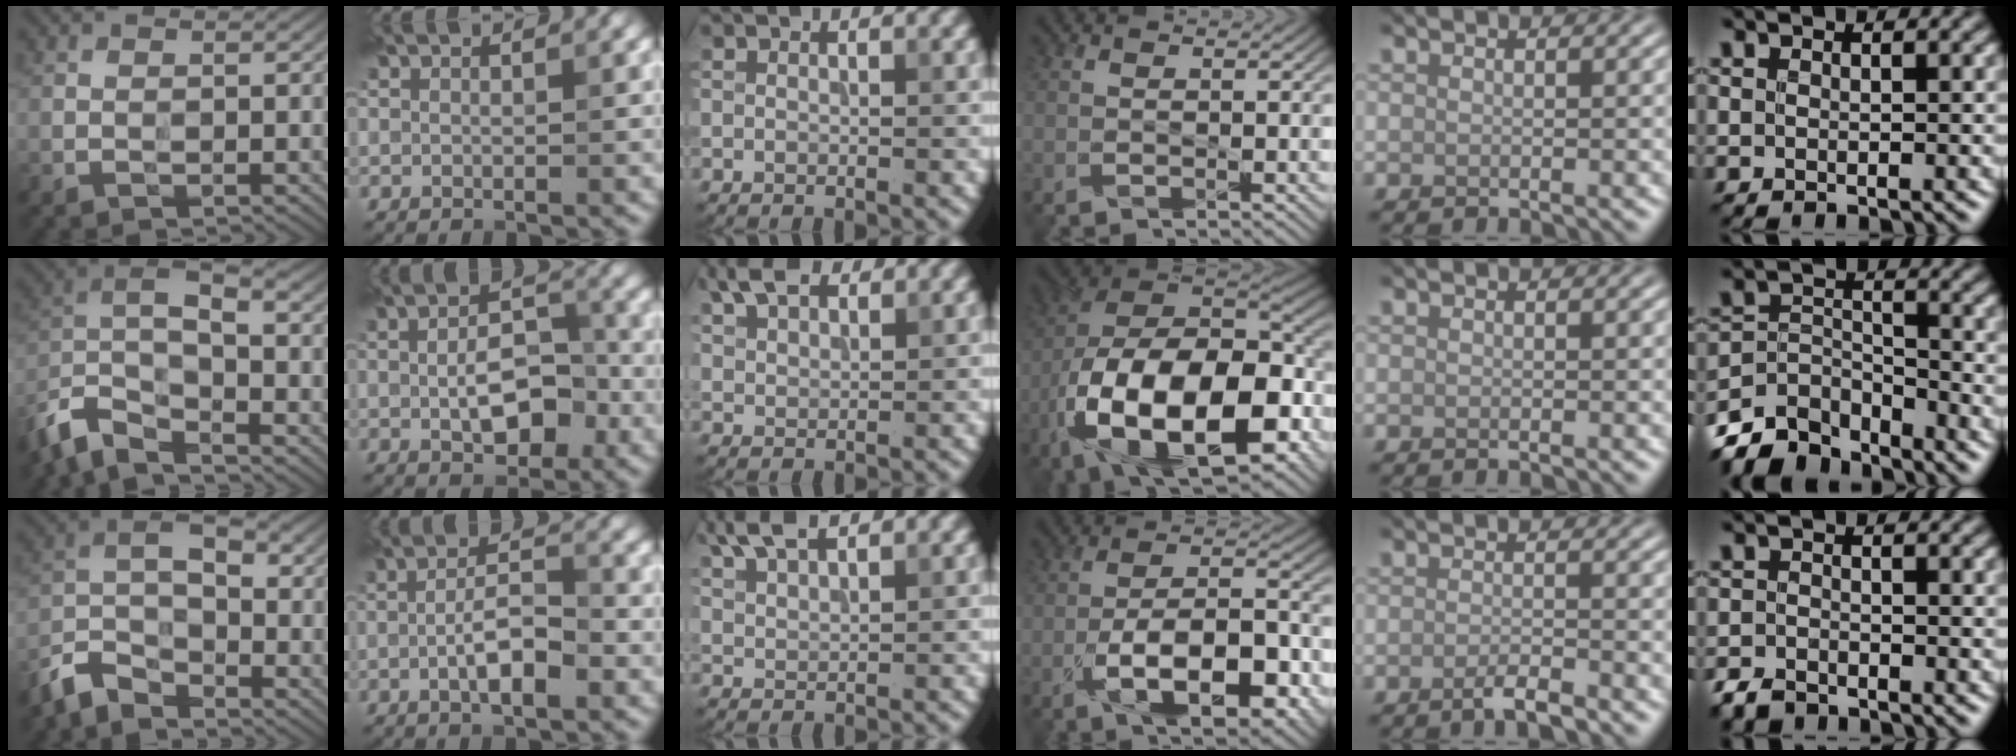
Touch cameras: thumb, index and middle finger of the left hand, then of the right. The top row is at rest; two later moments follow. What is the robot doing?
{"motion": "wipe", "object": "bowl"}